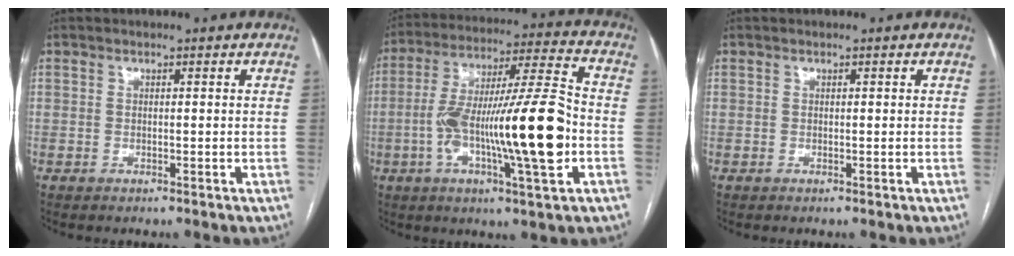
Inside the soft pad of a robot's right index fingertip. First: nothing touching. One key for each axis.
{"total": 20.0, "fx": -4.0, "fy": 1.6, "fz": 19.6, "tx": -0.328, "ty": 0.006, "tz": -0.064}
{"total": 0.0}